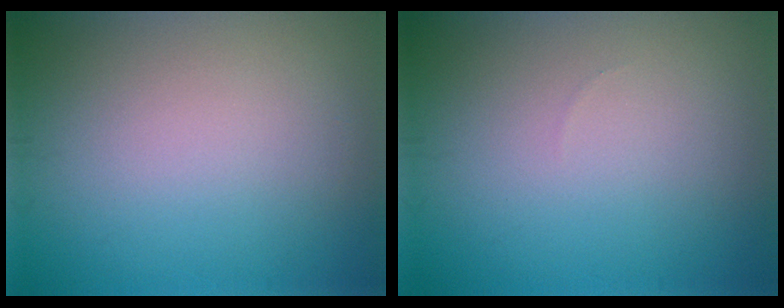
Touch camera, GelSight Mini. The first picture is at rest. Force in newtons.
{"total": 0.0}